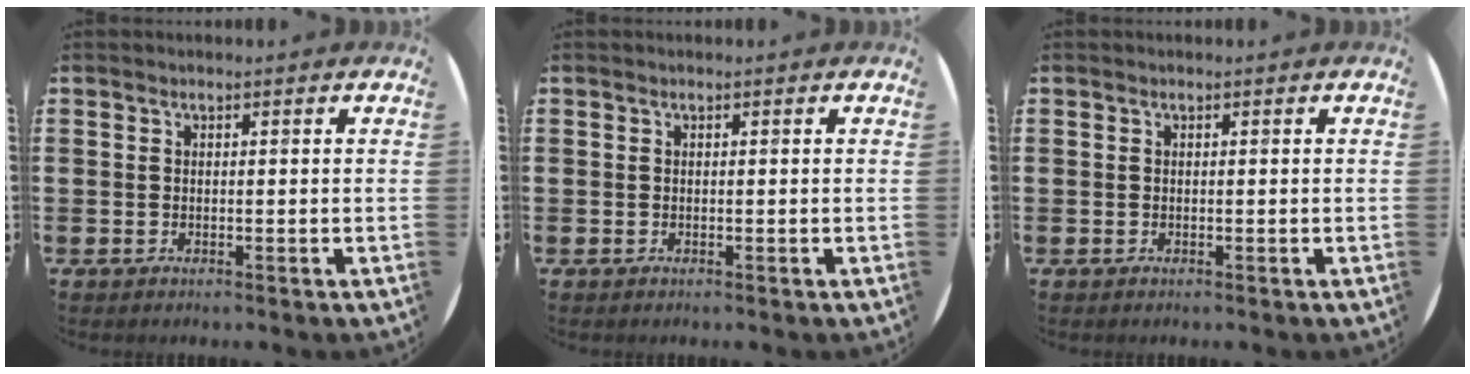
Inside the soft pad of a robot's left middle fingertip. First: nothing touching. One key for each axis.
{"total": 0.0}
{"total": 0.0}